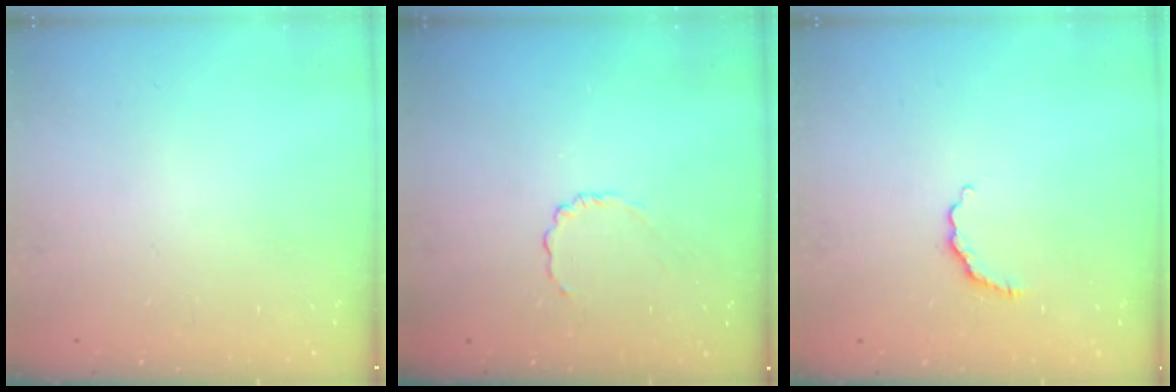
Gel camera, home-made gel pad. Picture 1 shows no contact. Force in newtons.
{"total": 3.0, "press": 2.8, "slide": 1.0}
{"total": 3.5, "press": 3.4, "slide": 0.8}